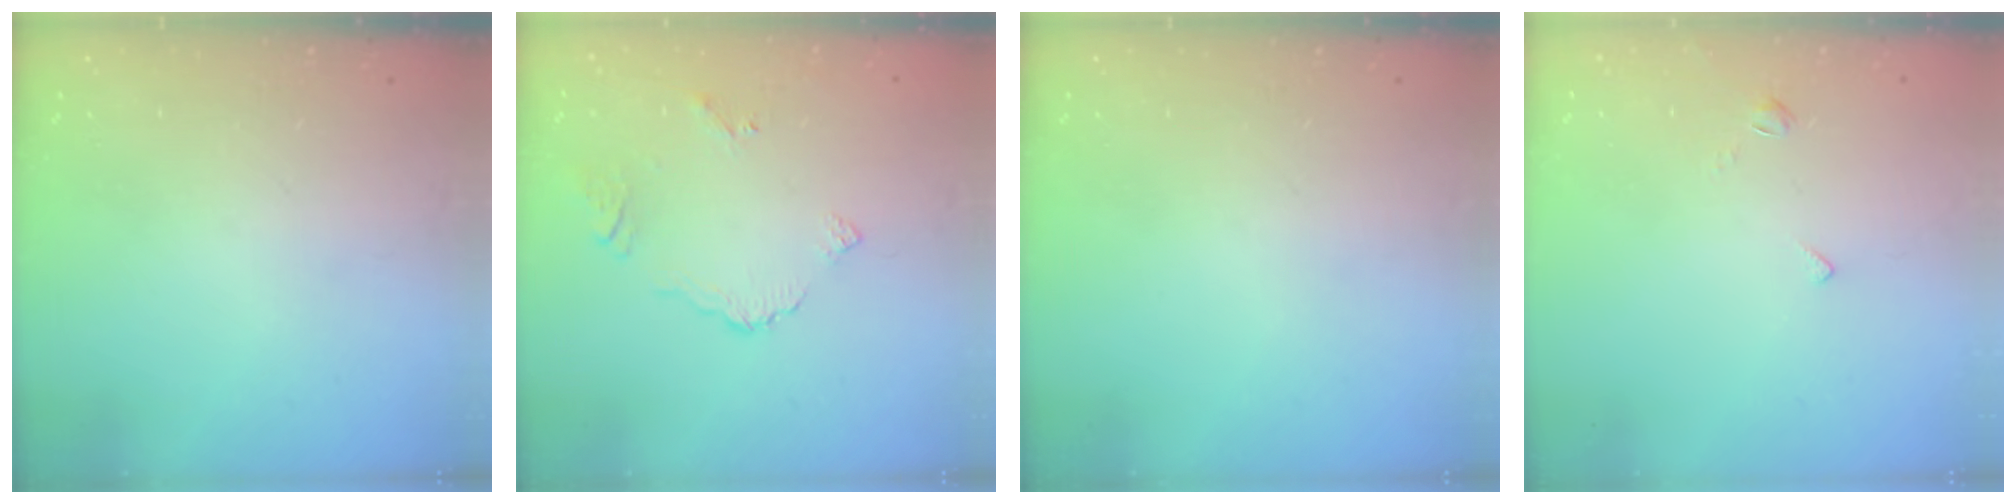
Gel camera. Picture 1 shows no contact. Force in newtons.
{"total": 4.3, "press": 4.3, "slide": 0.1}
{"total": 0.0}
{"total": 2.2, "press": 2.2, "slide": 0.5}